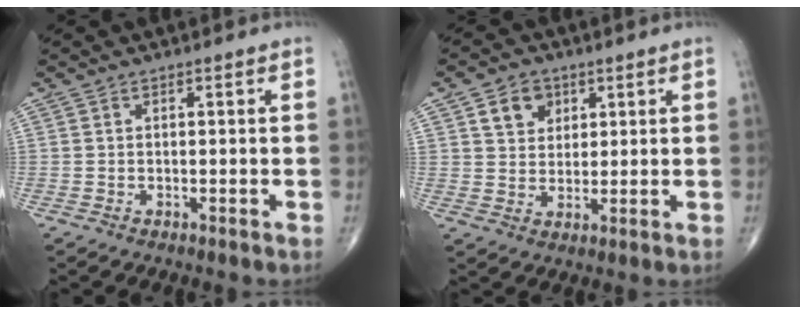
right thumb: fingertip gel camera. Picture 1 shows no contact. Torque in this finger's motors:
{"motor_torque": [0.01, -0.12, 0.42, 0.35, 0.03]}